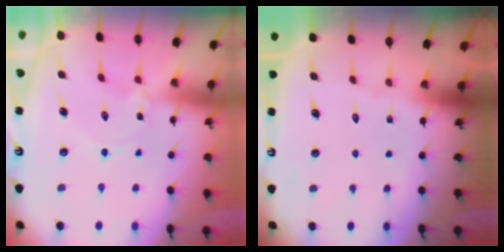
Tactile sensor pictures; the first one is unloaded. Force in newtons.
{"total": 0.0}